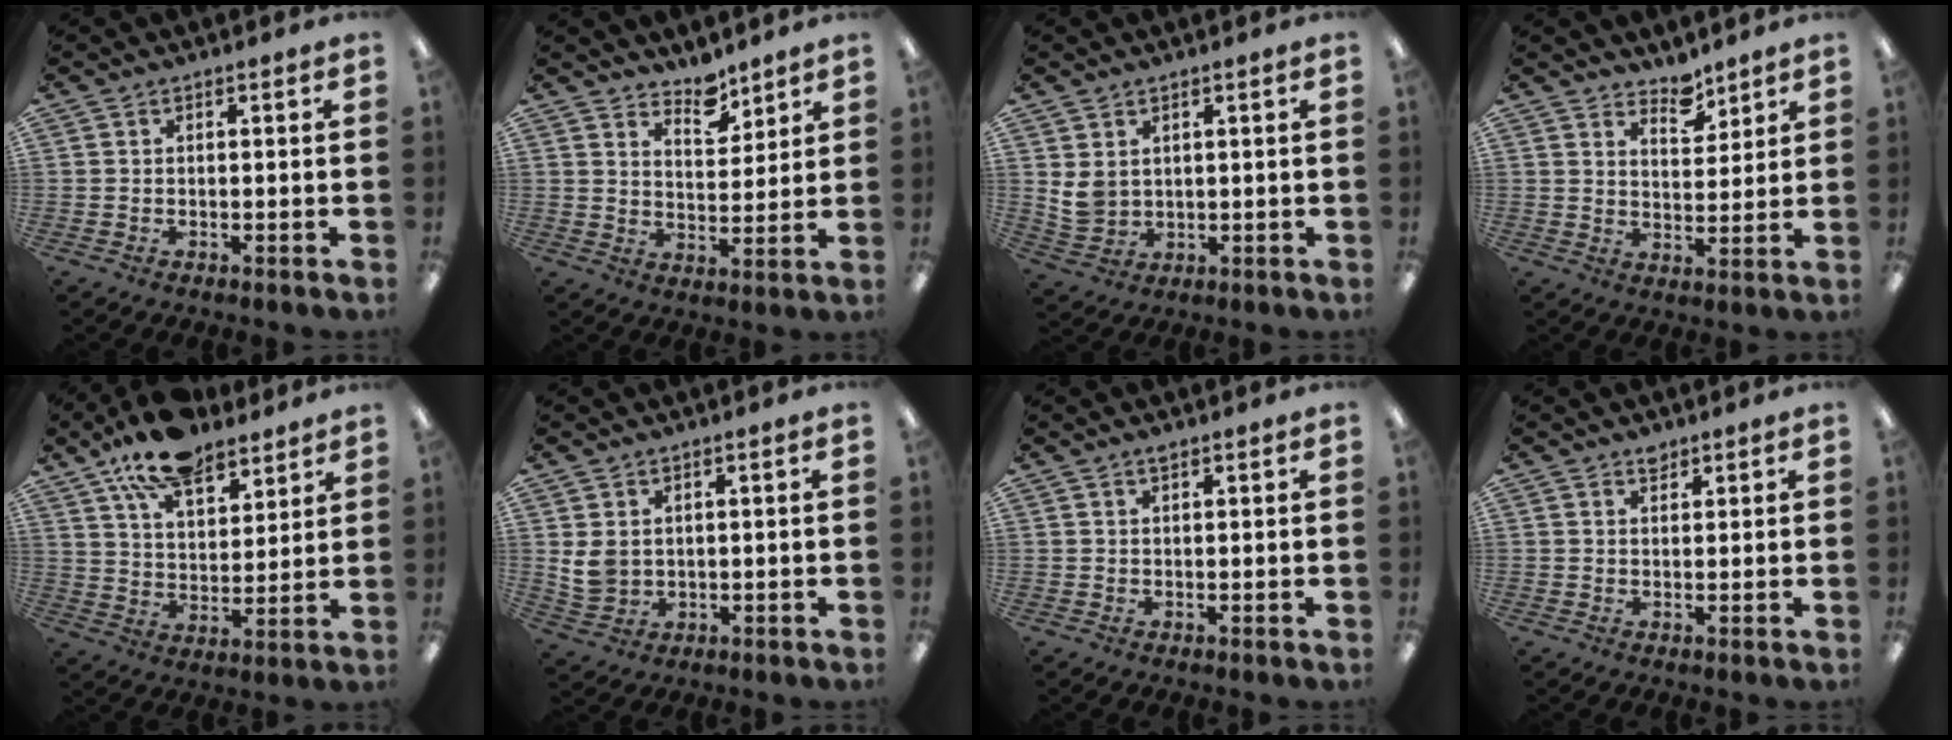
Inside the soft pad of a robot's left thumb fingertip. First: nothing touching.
{"total": 6.7, "force": [5.9, 2.7, 1.8], "torque": [-0.011, -0.044, 0.105]}
{"total": 4.9, "force": [2.4, 3.6, 2.3], "torque": [-0.055, -0.003, 0.048]}
{"total": 5.8, "force": [5.1, 2.3, 1.3], "torque": [-0.007, -0.037, 0.091]}
{"total": 14.2, "force": [10.7, 6.3, 6.8], "torque": [-0.122, -0.051, 0.195]}
{"total": 5.0, "force": [1.8, 3.9, 2.6], "torque": [-0.051, -0.002, 0.037]}
{"total": 1.4, "force": [1.1, 0.3, 0.7], "torque": [-0.007, -0.002, 0.019]}
{"total": 1.9, "force": [1.7, 0.9, 0.5], "torque": [-0.003, -0.004, 0.030]}